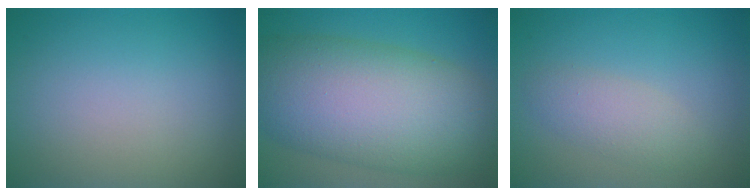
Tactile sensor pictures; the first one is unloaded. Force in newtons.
{"total": 13.3, "press": 13.3, "slide": 0.3}
{"total": 2.4, "press": 2.4, "slide": 0.2}